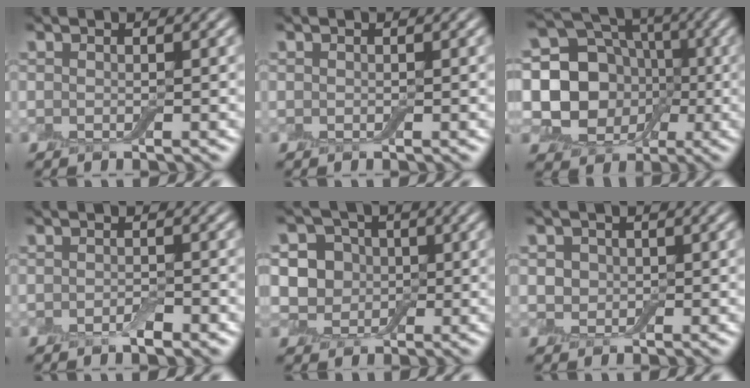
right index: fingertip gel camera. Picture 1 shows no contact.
{"total": 0.0}
{"total": 13.3, "force": [-0.2, 11.8, 6.1], "torque": [-0.126, 0.021, -0.031]}
{"total": 1.5, "force": [-0.8, 0.6, 1.1], "torque": [-0.018, -0.003, -0.014]}
{"total": 5.1, "force": [0.4, 4.6, 2.2], "torque": [-0.026, 0.012, -0.016]}
{"total": 2.4, "force": [0.6, 2.1, 1.0], "torque": [-0.015, 0.006, 0.002]}